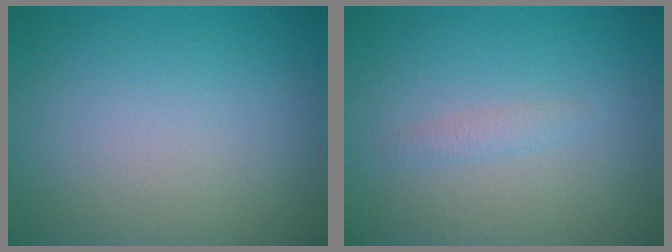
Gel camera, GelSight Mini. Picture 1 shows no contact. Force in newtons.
{"total": 0.9, "press": 0.9, "slide": 0.0}